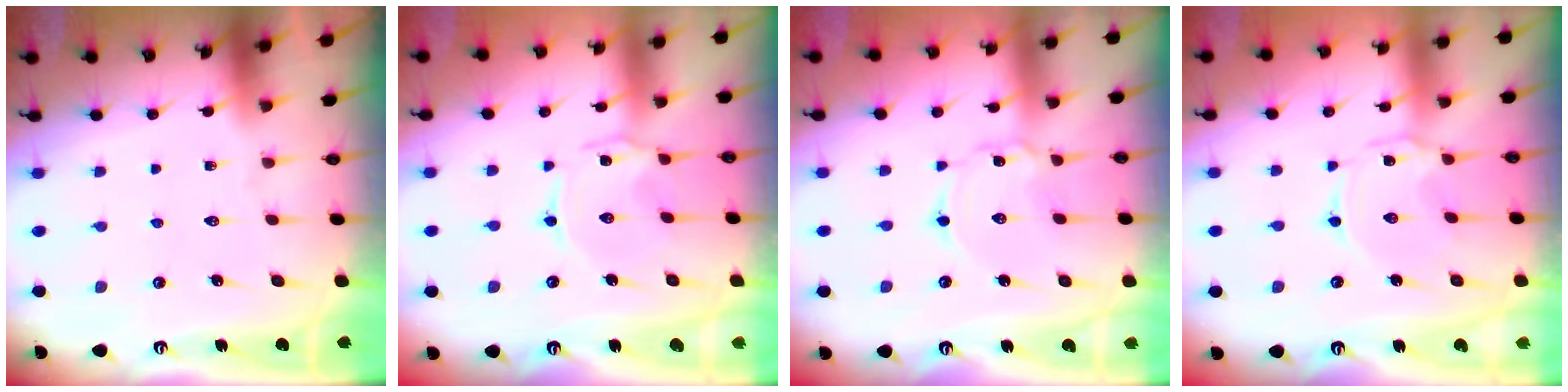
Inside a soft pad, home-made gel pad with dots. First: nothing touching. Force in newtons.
{"total": 1.2, "press": 1.2, "slide": 0.2}
{"total": 2.0, "press": 2.0, "slide": 0.2}
{"total": 1.2, "press": 1.1, "slide": 0.4}